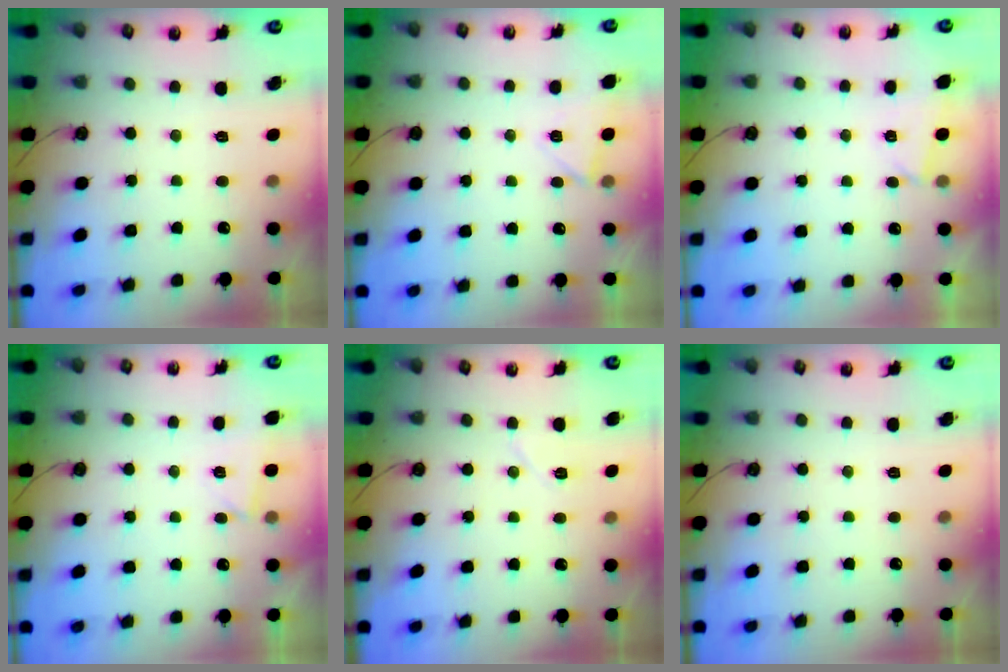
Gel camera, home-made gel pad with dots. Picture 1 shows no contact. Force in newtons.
{"total": 4.0, "press": 3.3, "slide": 2.2}
{"total": 2.8, "press": 2.1, "slide": 1.8}
{"total": 2.7, "press": 2.4, "slide": 1.2}
{"total": 6.7, "press": 5.9, "slide": 3.3}
{"total": 0.0}